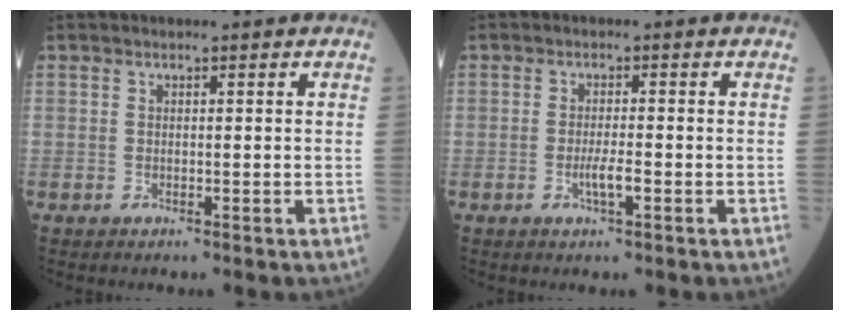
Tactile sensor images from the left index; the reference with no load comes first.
{"total": 2.3, "force": [-1.0, 0.1, 2.1], "torque": [-0.040, 0.000, -0.018]}